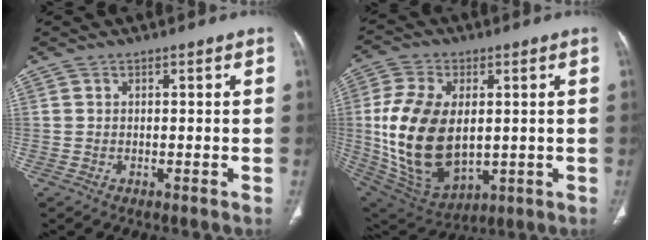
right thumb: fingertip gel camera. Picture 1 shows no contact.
{"total": 20.3, "force": [0.5, 12.4, 16.0], "torque": [-0.311, -0.014, 0.032]}